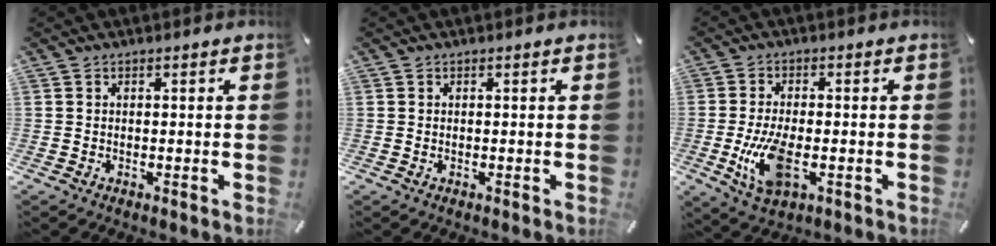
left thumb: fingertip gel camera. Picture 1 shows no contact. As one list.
[{"total": 0.0}, {"total": 10.4, "force": [-2.3, 5.0, 8.8], "torque": [-0.200, -0.012, -0.040]}]